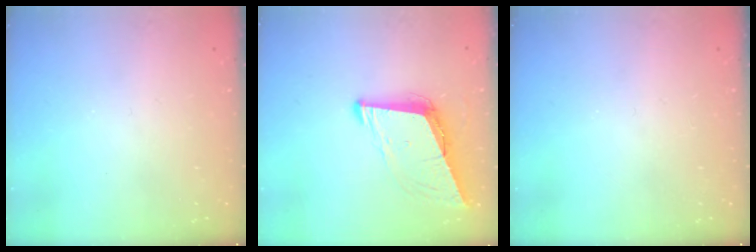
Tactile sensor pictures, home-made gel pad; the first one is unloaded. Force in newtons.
{"total": 8.7, "press": 7.8, "slide": 3.8}
{"total": 0.0}